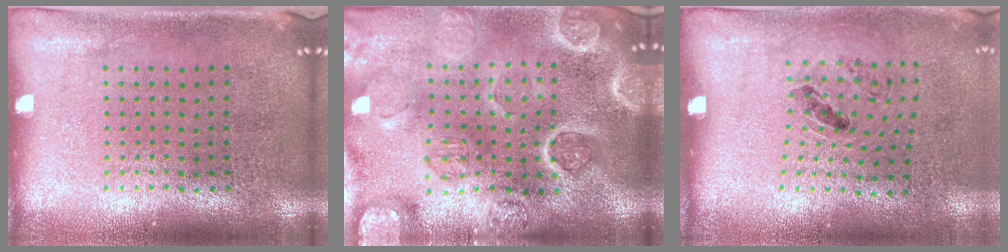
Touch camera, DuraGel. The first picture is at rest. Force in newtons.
{"total": 4.8, "press": 4.2, "slide": 2.3}
{"total": 1.1, "press": 0.7, "slide": 0.9}